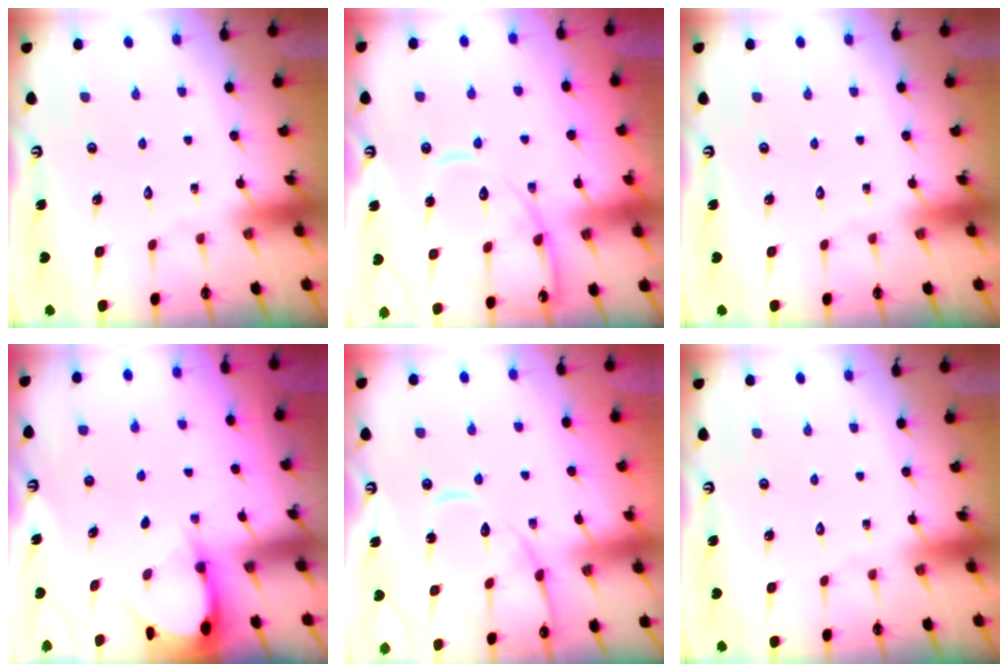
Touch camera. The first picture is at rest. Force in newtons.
{"total": 14.0, "press": 14.0, "slide": 1.3}
{"total": 0.0}
{"total": 2.9, "press": 2.9, "slide": 0.3}
{"total": 12.5, "press": 12.5, "slide": 1.1}
{"total": 0.0}